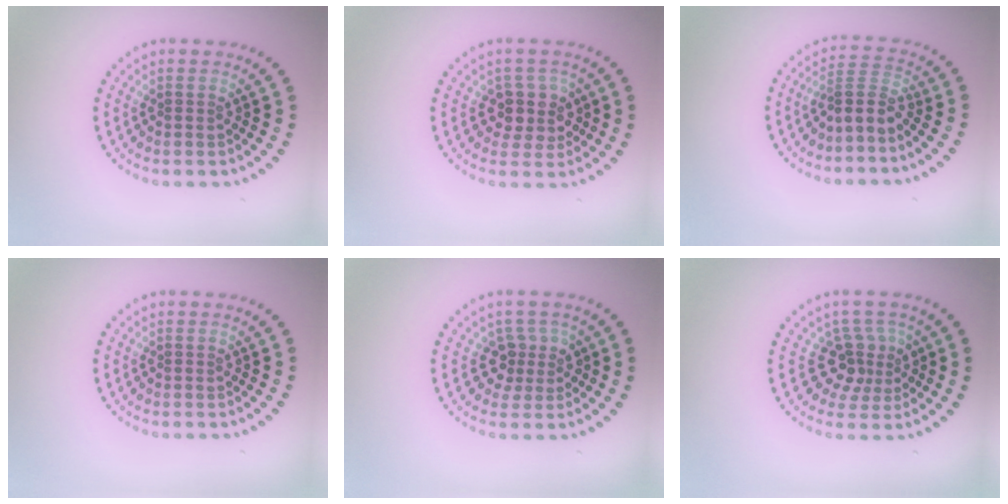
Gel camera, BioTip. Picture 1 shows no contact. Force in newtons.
{"total": 3.0, "press": 2.6, "slide": 1.4}
{"total": 2.9, "press": 2.0, "slide": 2.1}
{"total": 0.0}
{"total": 2.5, "press": 1.9, "slide": 1.6}
{"total": 3.2, "press": 2.3, "slide": 2.3}